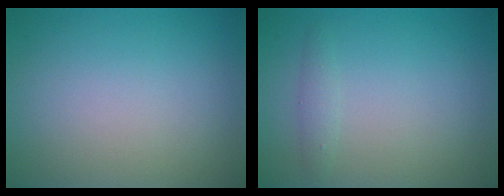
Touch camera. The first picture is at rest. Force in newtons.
{"total": 1.1, "press": 1.1, "slide": 0.0}